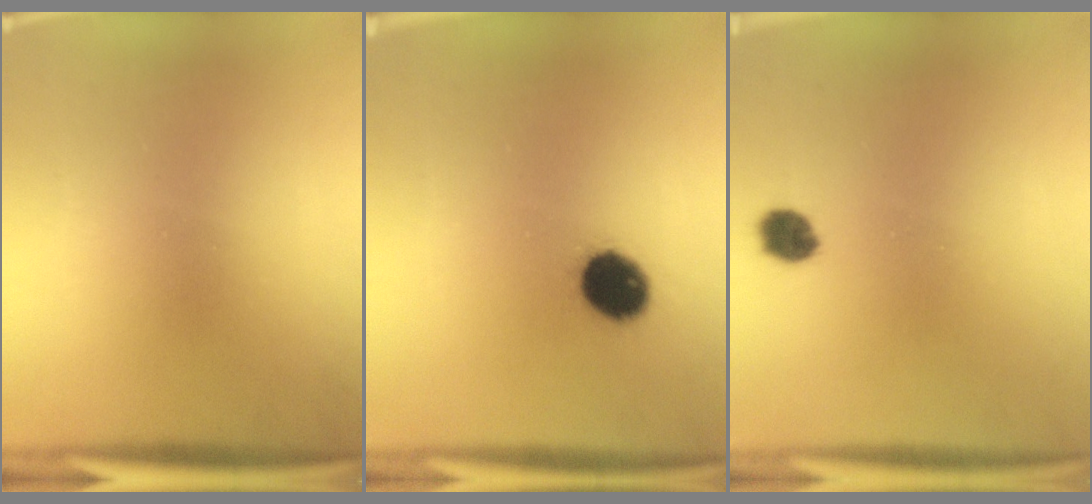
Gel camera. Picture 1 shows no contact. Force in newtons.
{"total": 9.2}
{"total": 3.8}